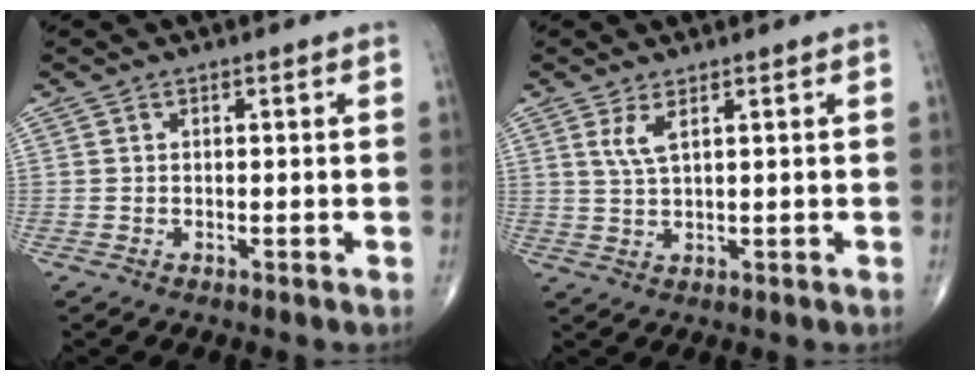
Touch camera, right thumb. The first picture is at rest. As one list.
[{"total": 3.0, "force": [1.5, 0.7, 2.6], "torque": [-0.059, -0.008, 0.037]}]